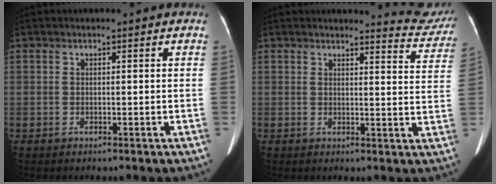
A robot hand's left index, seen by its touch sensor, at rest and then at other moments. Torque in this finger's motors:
{"motor_torque": [-0.24, -0.38, -0.05, -0.01]}